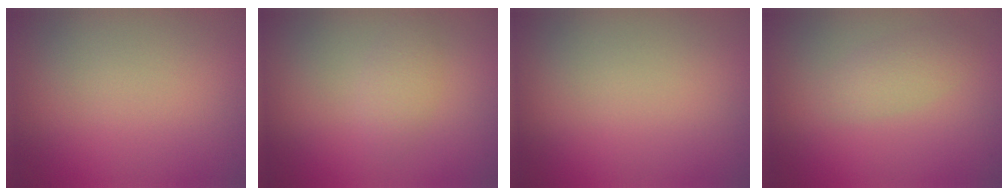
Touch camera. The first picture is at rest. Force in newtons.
{"total": 1.5, "press": 1.5, "slide": 0.1}
{"total": 0.0}
{"total": 1.9, "press": 1.9, "slide": 0.1}